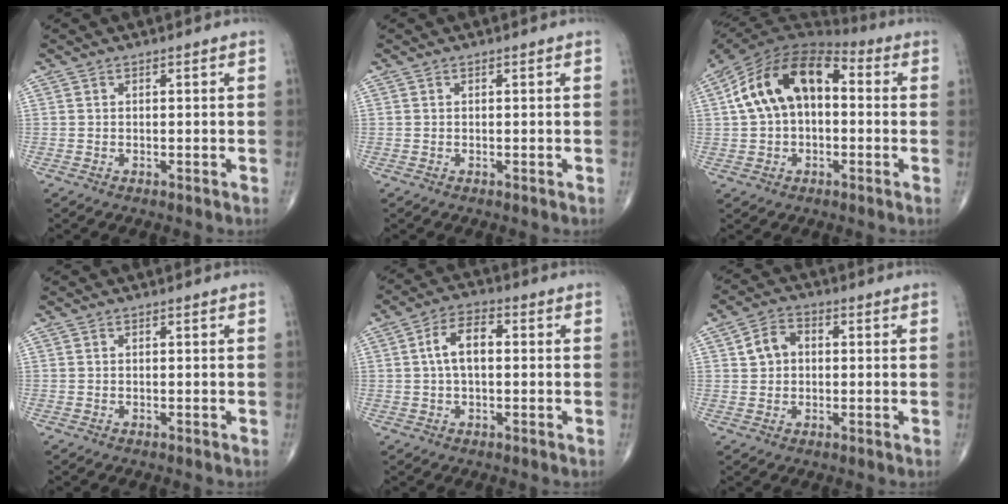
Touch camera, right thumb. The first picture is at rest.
{"total": 0.0}
{"total": 16.7, "force": [2.0, 10.5, 12.8], "torque": [-0.213, 0.043, 0.023]}
{"total": 0.0}
{"total": 6.9, "force": [0.6, 3.7, 5.8], "torque": [-0.104, 0.022, 0.004]}
{"total": 5.4, "force": [0.8, 4.2, 3.3], "torque": [-0.049, 0.013, 0.008]}